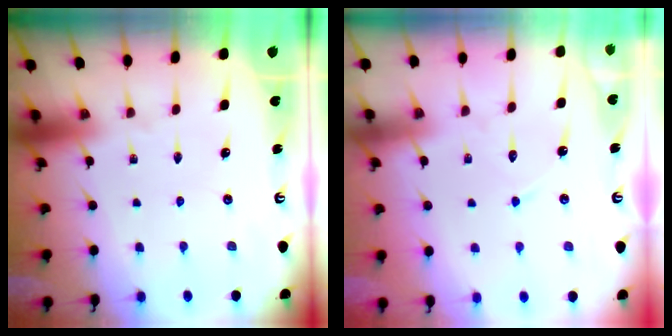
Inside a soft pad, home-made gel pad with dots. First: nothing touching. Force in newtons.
{"total": 5.8, "press": 5.8, "slide": 0.7}